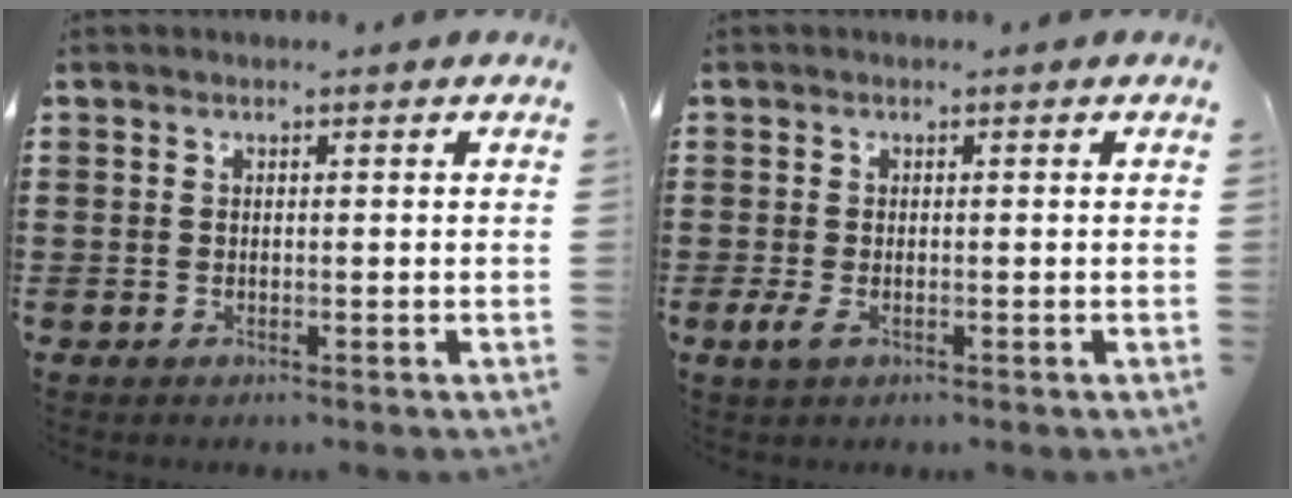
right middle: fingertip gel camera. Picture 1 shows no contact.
{"total": 1.9, "force": [-0.6, 0.8, 1.7], "torque": [-0.053, -0.012, -0.017]}